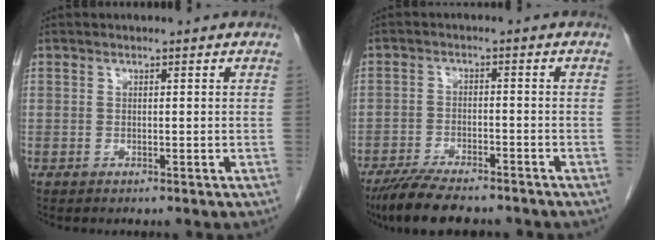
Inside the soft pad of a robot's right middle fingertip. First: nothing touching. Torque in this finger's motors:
{"motor_torque": [1.08, -1.06, 0.07, 0.06]}